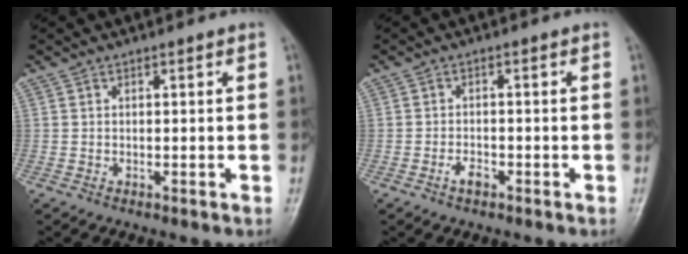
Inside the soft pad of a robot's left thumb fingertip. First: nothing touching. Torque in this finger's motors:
{"motor_torque": [-0.10, 0.13, 0.31, 0.14, 0.00]}